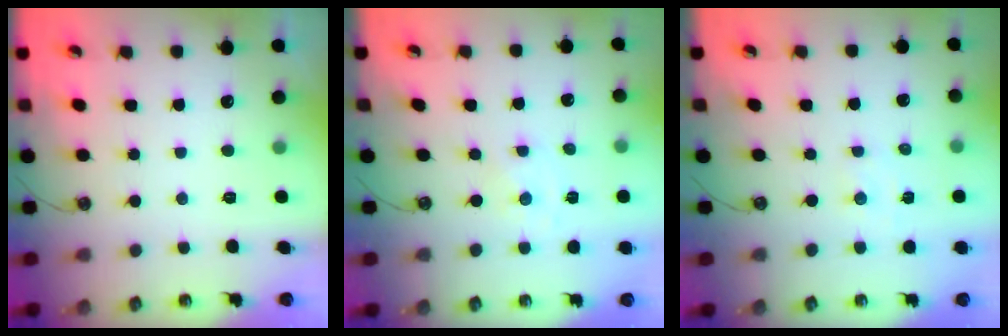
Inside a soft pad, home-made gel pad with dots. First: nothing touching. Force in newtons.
{"total": 0.0}
{"total": 2.4, "press": 2.4, "slide": 0.5}